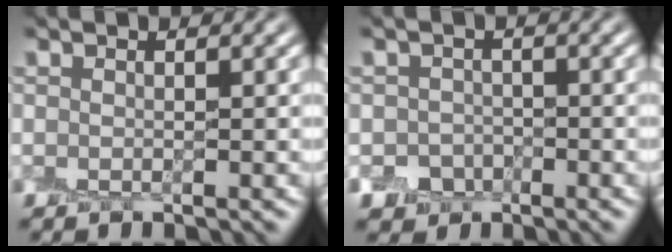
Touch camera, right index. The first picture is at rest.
{"total": 1.7, "force": [-0.6, 1.5, -0.4], "torque": [0.018, -0.001, -0.013]}